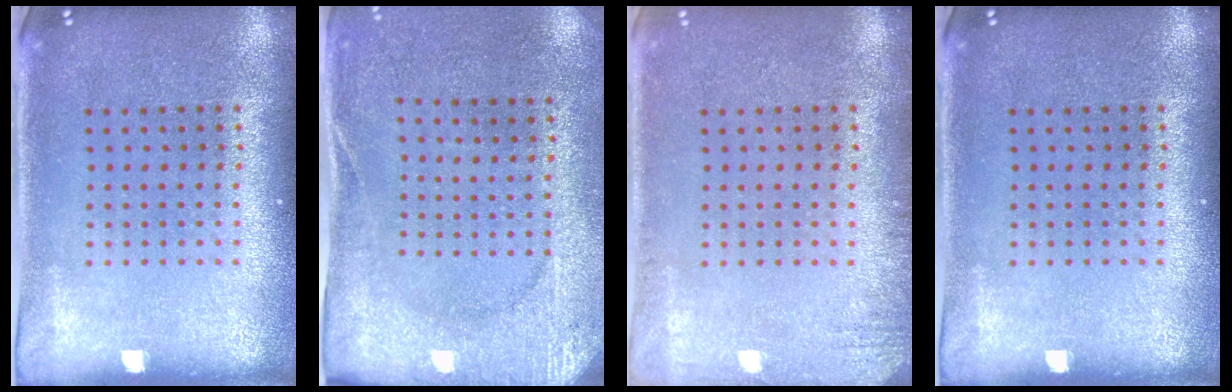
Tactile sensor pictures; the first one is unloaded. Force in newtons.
{"total": 2.6, "press": 2.4, "slide": 1.0}
{"total": 1.5, "press": 1.5, "slide": 0.2}
{"total": 0.0}